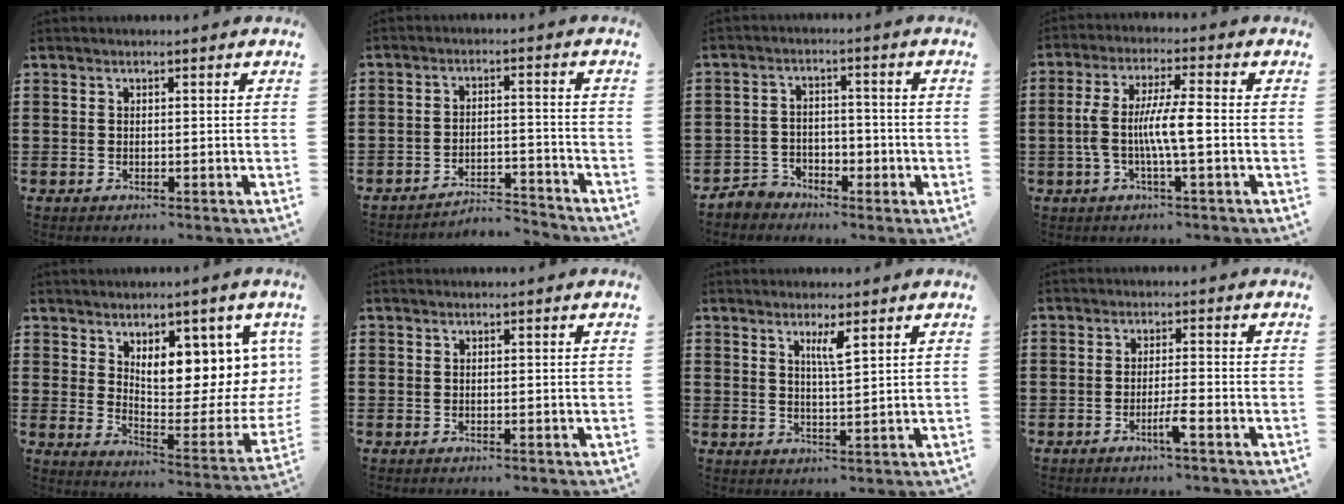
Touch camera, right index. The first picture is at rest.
{"total": 4.1, "force": [-4.1, 0.3, 0.7], "torque": [-0.019, 0.003, -0.086]}
{"total": 3.5, "force": [-2.2, 2.6, 1.0], "torque": [-0.026, 0.013, -0.046]}
{"total": 7.1, "force": [-1.3, 0.9, 7.0], "torque": [-0.144, -0.006, -0.033]}
{"total": 9.5, "force": [5.0, 3.8, 7.1], "torque": [-0.092, -0.071, 0.079]}
{"total": 0.0}
{"total": 3.1, "force": [1.8, 0.3, 2.5], "torque": [-0.046, -0.004, 0.028]}
{"total": 3.1, "force": [-1.8, -0.2, 2.5], "torque": [-0.048, -0.007, -0.035]}